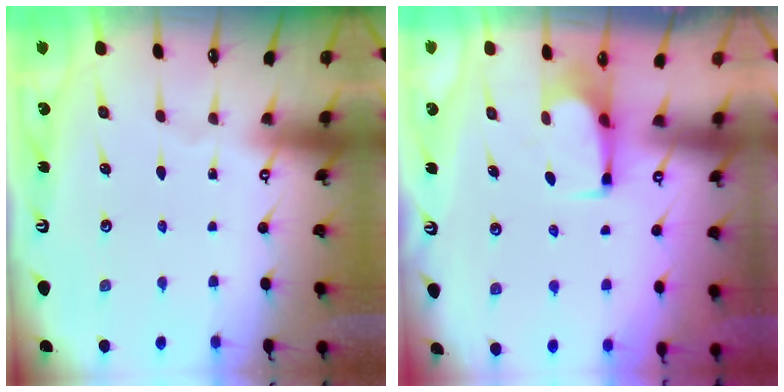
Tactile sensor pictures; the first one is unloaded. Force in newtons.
{"total": 6.4, "press": 6.4, "slide": 0.4}